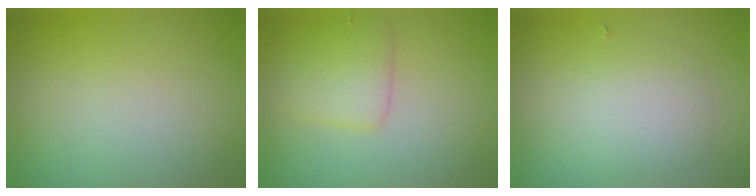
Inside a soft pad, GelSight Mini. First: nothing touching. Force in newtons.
{"total": 2.9, "press": 2.9, "slide": 0.1}
{"total": 3.0, "press": 3.0, "slide": 0.1}